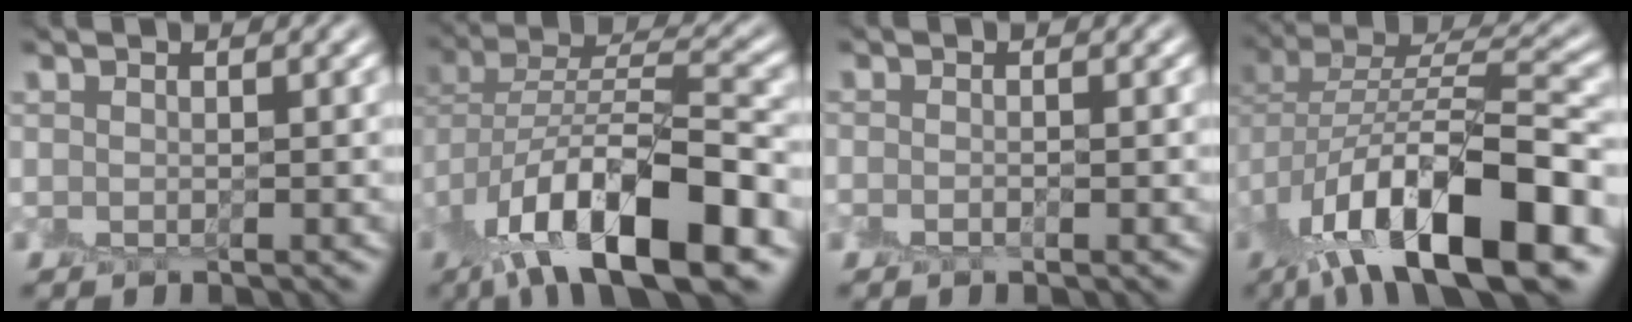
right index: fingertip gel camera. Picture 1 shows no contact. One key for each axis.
{"total": 13.2, "fx": -7.3, "fy": 4.8, "fz": 9.9, "tx": -0.166, "ty": -0.008, "tz": -0.131}
{"total": 0.8, "fx": -0.7, "fy": 0.1, "fz": 0.3, "tx": -0.004, "ty": -0.002, "tz": -0.017}
{"total": 14.5, "fx": -8.0, "fy": 5.5, "fz": 10.8, "tx": -0.173, "ty": -0.001, "tz": -0.140}